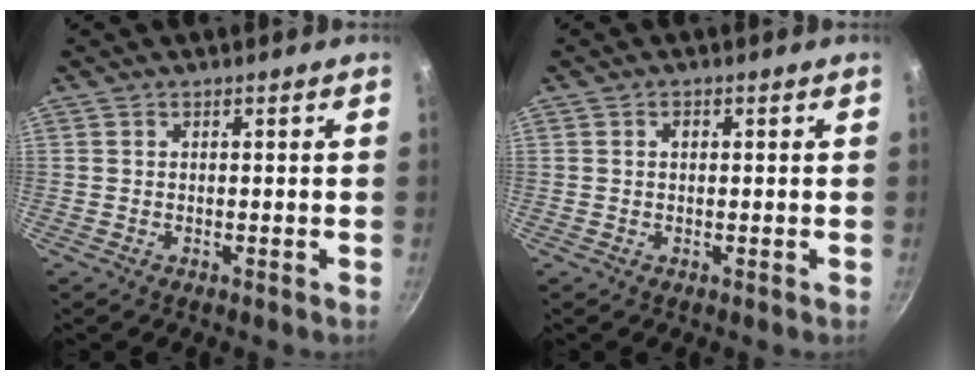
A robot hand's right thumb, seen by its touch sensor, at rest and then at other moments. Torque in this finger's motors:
{"motor_torque": [-0.41, 0.54, 0.49, -0.33, -0.02]}